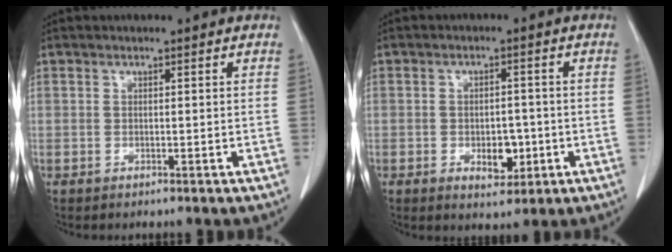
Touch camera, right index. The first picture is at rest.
{"total": 4.5, "force": [-1.3, 2.6, 3.5], "torque": [-0.041, 0.003, -0.007]}